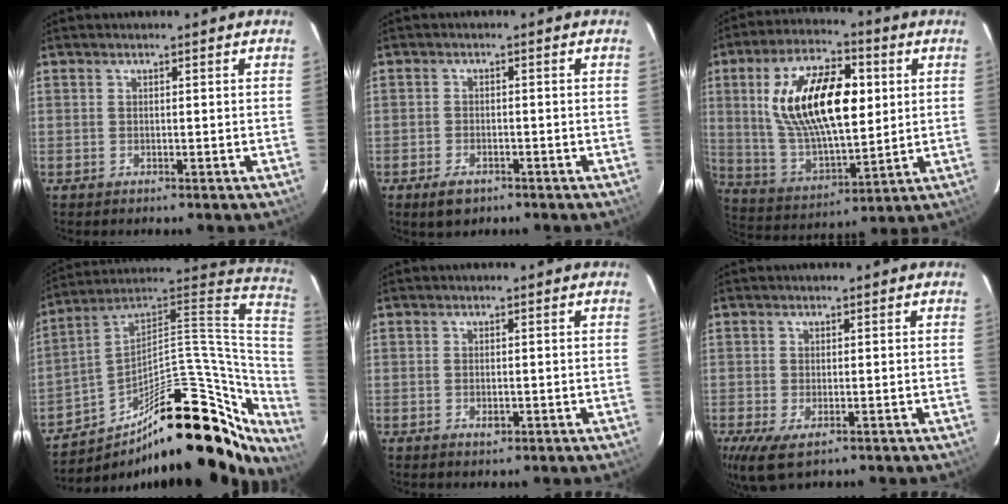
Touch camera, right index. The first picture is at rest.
{"total": 4.0, "force": [-2.6, 2.2, 2.1], "torque": [-0.049, -0.006, -0.042]}
{"total": 20.9, "force": [4.4, 9.6, 18.0], "torque": [-0.340, 0.017, 0.092]}
{"total": 31.7, "force": [-17.0, 13.0, 23.4], "torque": [-0.334, 0.031, -0.250]}
{"total": 1.5, "force": [-0.5, 1.0, 1.1], "torque": [-0.018, -0.001, -0.006]}
{"total": 5.1, "force": [-1.8, 2.4, 4.1], "torque": [-0.082, -0.019, -0.027]}